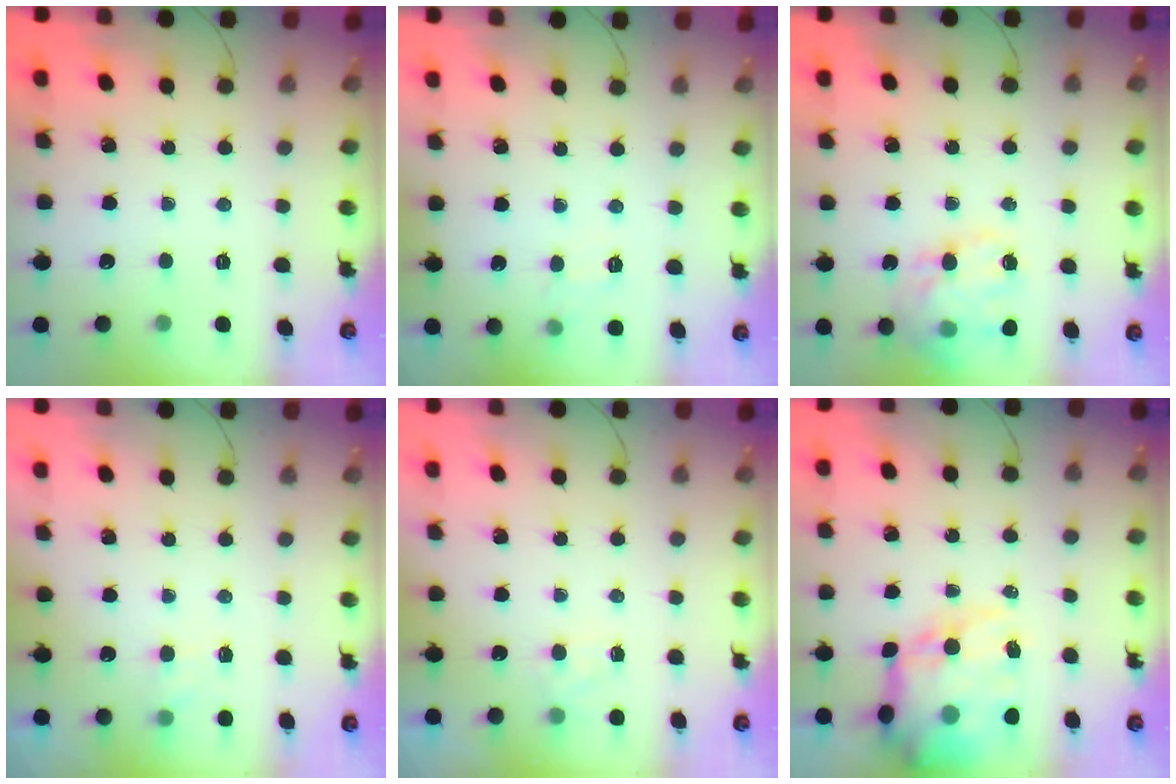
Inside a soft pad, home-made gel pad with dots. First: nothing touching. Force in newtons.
{"total": 7.1, "press": 6.9, "slide": 1.6}
{"total": 18.1, "press": 17.8, "slide": 2.8}
{"total": 5.6, "press": 5.5, "slide": 1.3}
{"total": 4.1, "press": 3.9, "slide": 1.4}
{"total": 21.1, "press": 20.5, "slide": 5.0}